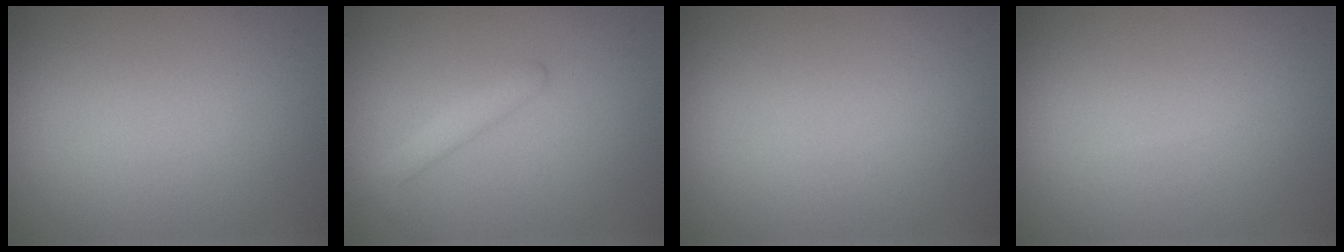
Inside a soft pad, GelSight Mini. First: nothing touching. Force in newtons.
{"total": 1.9, "press": 1.9, "slide": 0.0}
{"total": 0.0}
{"total": 0.0}